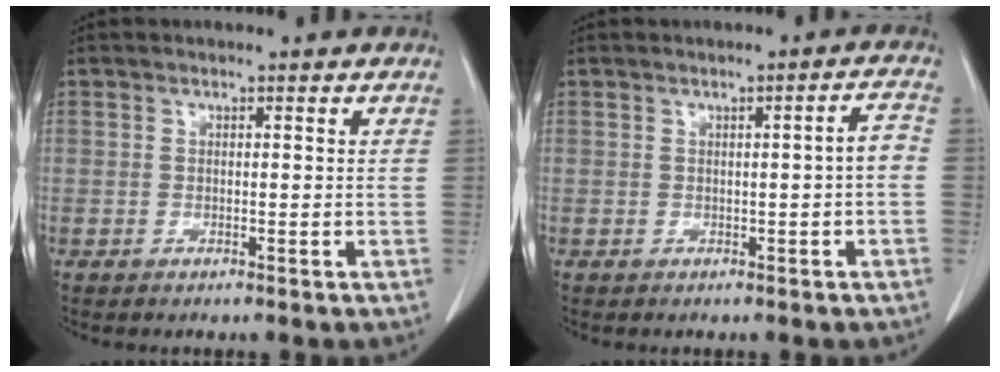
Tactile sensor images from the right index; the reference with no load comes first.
{"total": 2.2, "force": [-0.4, 0.1, 2.2], "torque": [-0.028, 0.003, -0.006]}